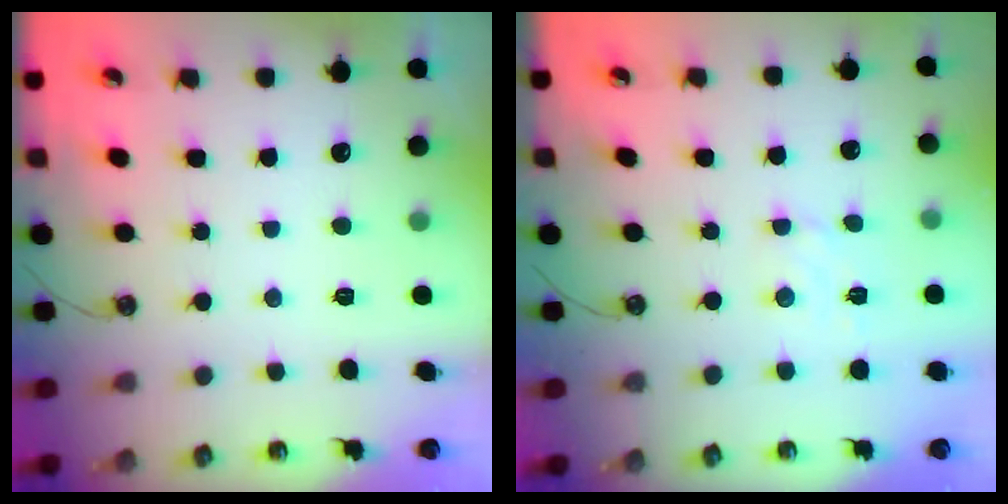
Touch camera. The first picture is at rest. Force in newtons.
{"total": 2.8, "press": 2.7, "slide": 0.4}